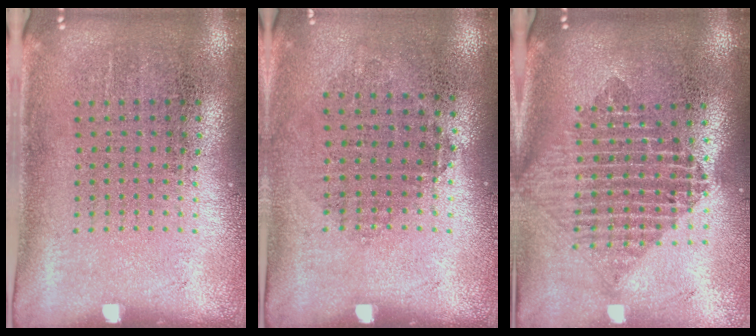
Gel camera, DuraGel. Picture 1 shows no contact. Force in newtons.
{"total": 0.8, "press": 0.8, "slide": 0.3}
{"total": 2.0, "press": 1.7, "slide": 1.1}